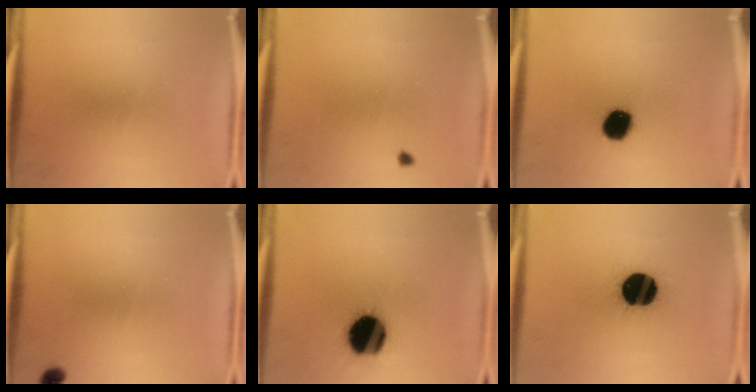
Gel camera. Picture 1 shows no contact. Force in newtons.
{"total": 0.6}
{"total": 9.7}
{"total": 1.5}
{"total": 17.9}
{"total": 19.7}